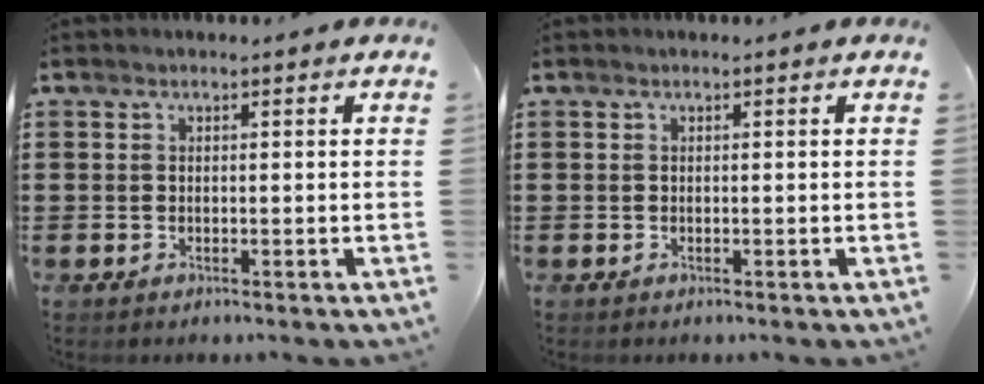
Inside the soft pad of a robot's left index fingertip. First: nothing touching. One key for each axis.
{"total": 0.0}